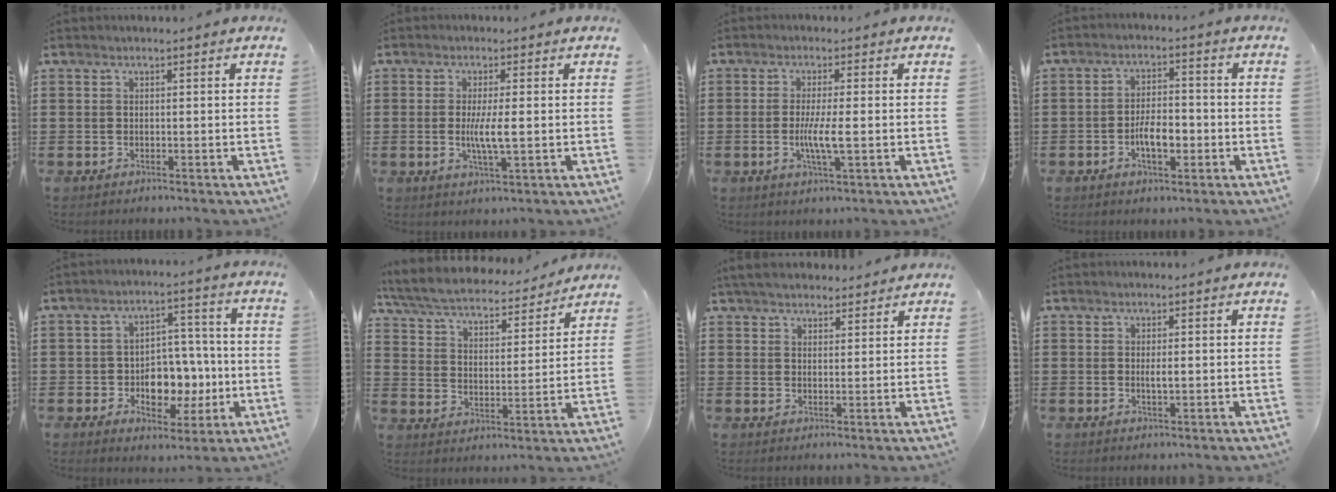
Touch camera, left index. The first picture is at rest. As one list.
[{"total": 4.7, "force": [-0.1, 0.6, 4.6], "torque": [-0.088, -0.006, -0.006]}, {"total": 4.9, "force": [-0.6, 0.4, 4.9], "torque": [-0.092, -0.005, -0.015]}, {"total": 5.3, "force": [-1.5, 2.4, 4.5], "torque": [-0.077, 0.003, -0.031]}, {"total": 7.6, "force": [-1.3, 5.8, 4.8], "torque": [-0.072, 0.013, -0.022]}, {"total": 5.9, "force": [5.5, 0.7, 2.2], "torque": [-0.068, -0.035, 0.090]}, {"total": 4.0, "force": [3.8, 1.0, 0.9], "torque": [-0.029, -0.003, 0.072]}, {"total": 1.6, "force": [0.1, 0.3, 1.6], "torque": [-0.029, -0.002, 0.002]}]